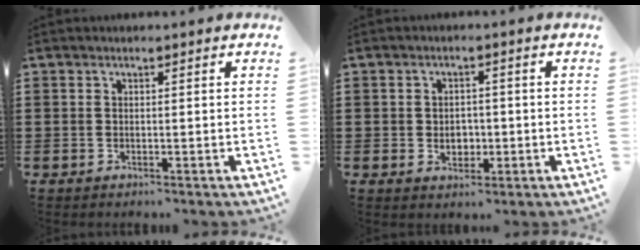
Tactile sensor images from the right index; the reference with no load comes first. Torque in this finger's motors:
{"motor_torque": [1.23, 0.91, 0.08, 0.03]}